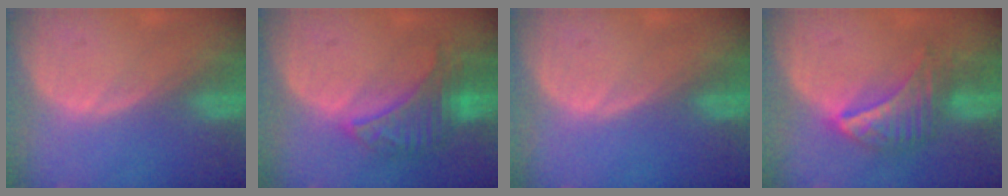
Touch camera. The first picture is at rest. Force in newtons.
{"total": 6.7, "press": 6.6, "slide": 1.2}
{"total": 0.0}
{"total": 7.5, "press": 6.6, "slide": 3.6}